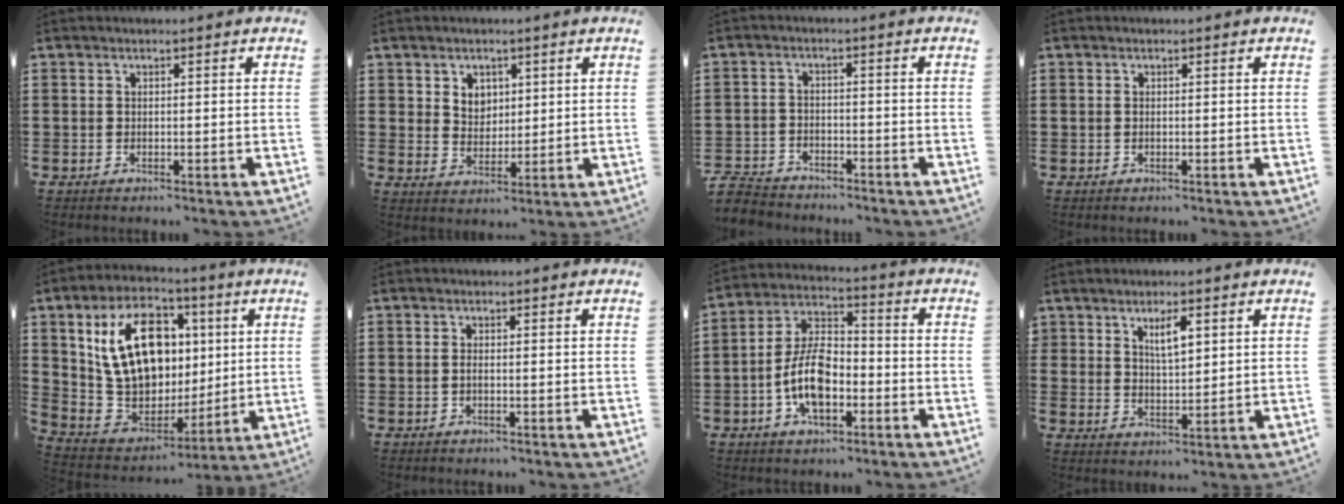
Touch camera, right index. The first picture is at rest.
{"total": 3.6, "force": [2.0, 2.9, 0.8], "torque": [-0.028, 0.011, 0.037]}
{"total": 3.9, "force": [-3.8, 0.9, 0.6], "torque": [-0.028, -0.002, -0.082]}
{"total": 0.0}
{"total": 16.3, "force": [4.2, 10.9, 11.4], "torque": [-0.244, 0.010, 0.079]}
{"total": 0.5, "force": [-0.3, 0.1, 0.4], "torque": [-0.009, -0.002, -0.005]}
{"total": 9.1, "force": [-2.9, 4.9, 7.1], "torque": [-0.168, 0.004, -0.062]}
{"total": 3.9, "force": [2.3, 1.4, 2.9], "torque": [-0.054, 0.001, 0.038]}